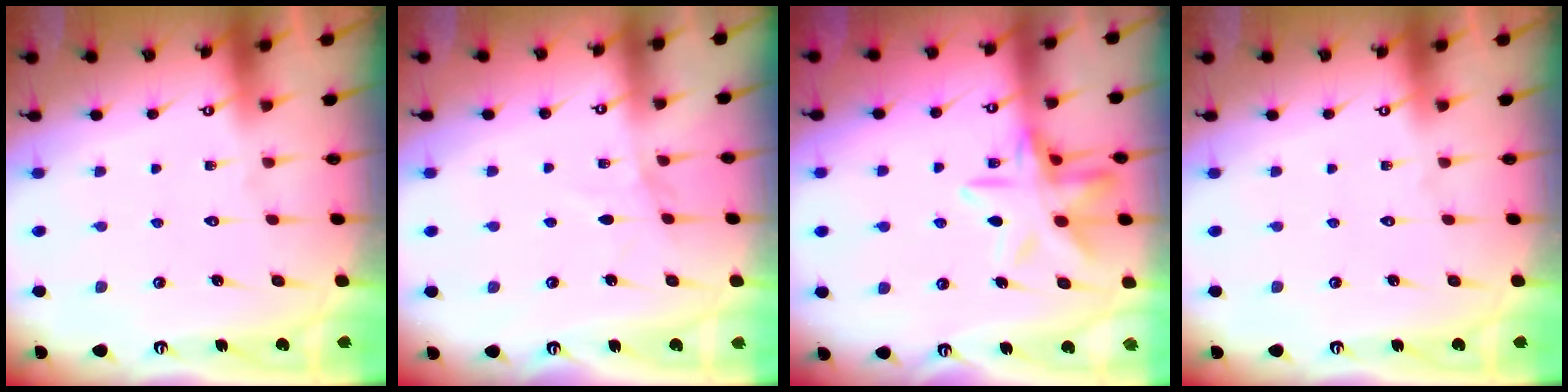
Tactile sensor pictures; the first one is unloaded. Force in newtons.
{"total": 4.3, "press": 4.3, "slide": 0.4}
{"total": 13.3, "press": 13.2, "slide": 1.1}
{"total": 0.0}